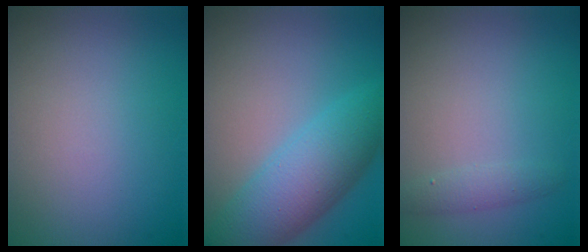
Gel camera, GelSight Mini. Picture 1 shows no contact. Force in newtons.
{"total": 7.1, "press": 7.1, "slide": 0.2}
{"total": 1.3, "press": 1.3, "slide": 0.1}